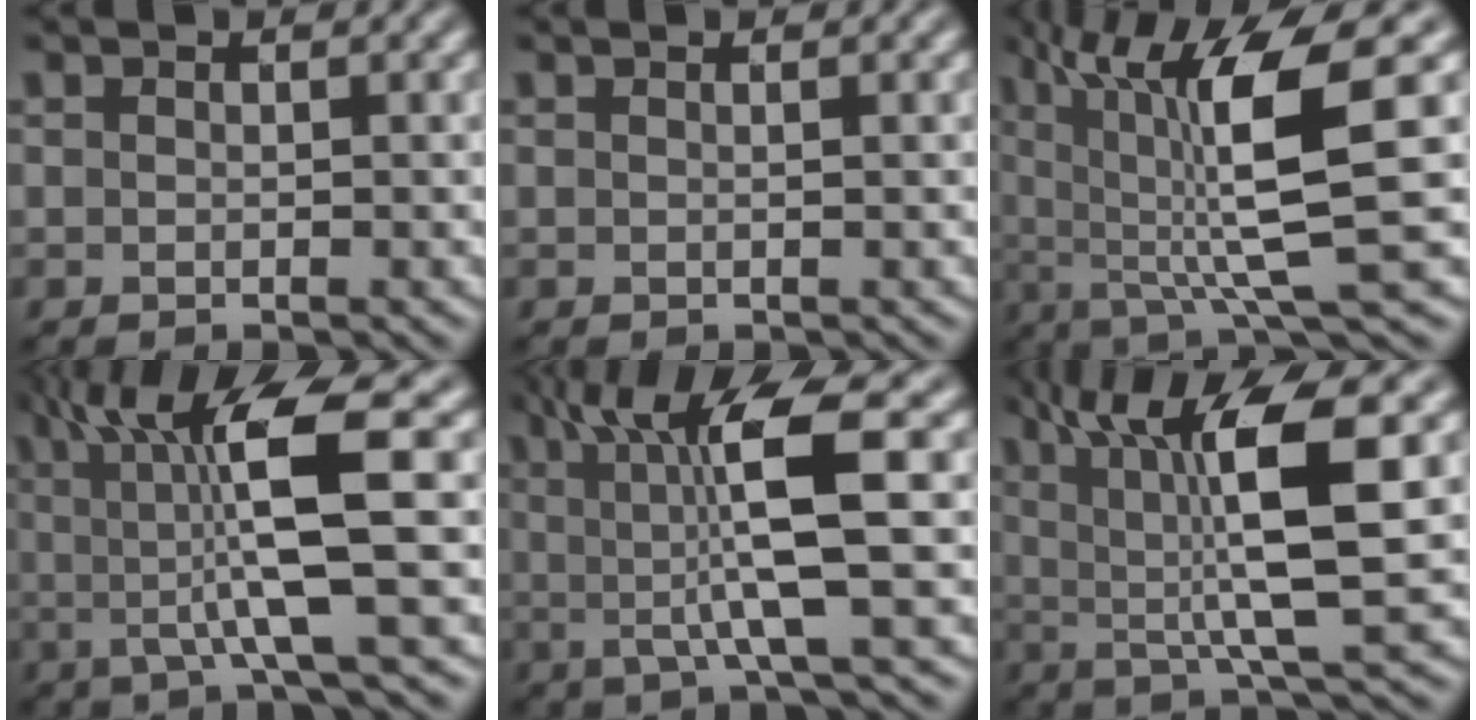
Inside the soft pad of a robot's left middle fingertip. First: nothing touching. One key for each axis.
{"total": 1.0, "fx": 0.3, "fy": 0.5, "fz": 0.8, "tx": -0.001, "ty": 0.003, "tz": -0.009}
{"total": 10.6, "fx": 2.0, "fy": 2.2, "fz": 10.2, "tx": -0.168, "ty": -0.007, "tz": 0.042}
{"total": 9.8, "fx": 1.2, "fy": 1.9, "fz": 9.5, "tx": -0.160, "ty": 0.003, "tz": 0.025}
{"total": 8.7, "fx": 1.0, "fy": 1.6, "fz": 8.5, "tx": -0.149, "ty": -0.001, "tz": 0.024}
{"total": 10.5, "fx": 1.8, "fy": 2.3, "fz": 10.1, "tx": -0.168, "ty": 0.003, "tz": 0.039}